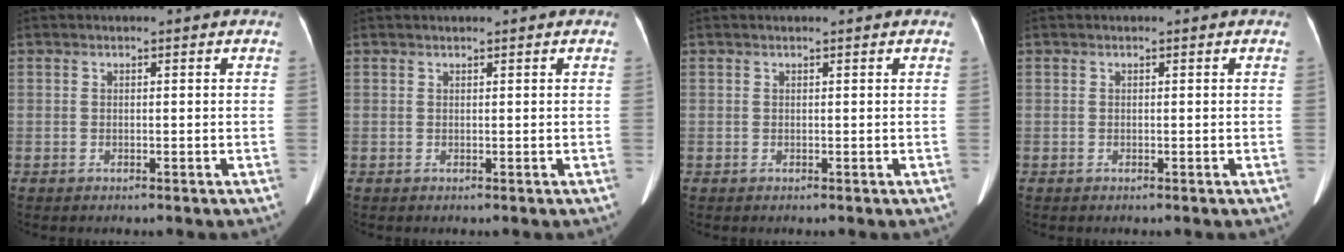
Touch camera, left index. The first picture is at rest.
{"total": 0.6, "force": [0.6, 0.0, 0.2], "torque": [-0.007, 0.012, 0.013]}
{"total": 0.6, "force": [0.6, 0.0, 0.2], "torque": [-0.005, 0.010, 0.012]}
{"total": 0.0}